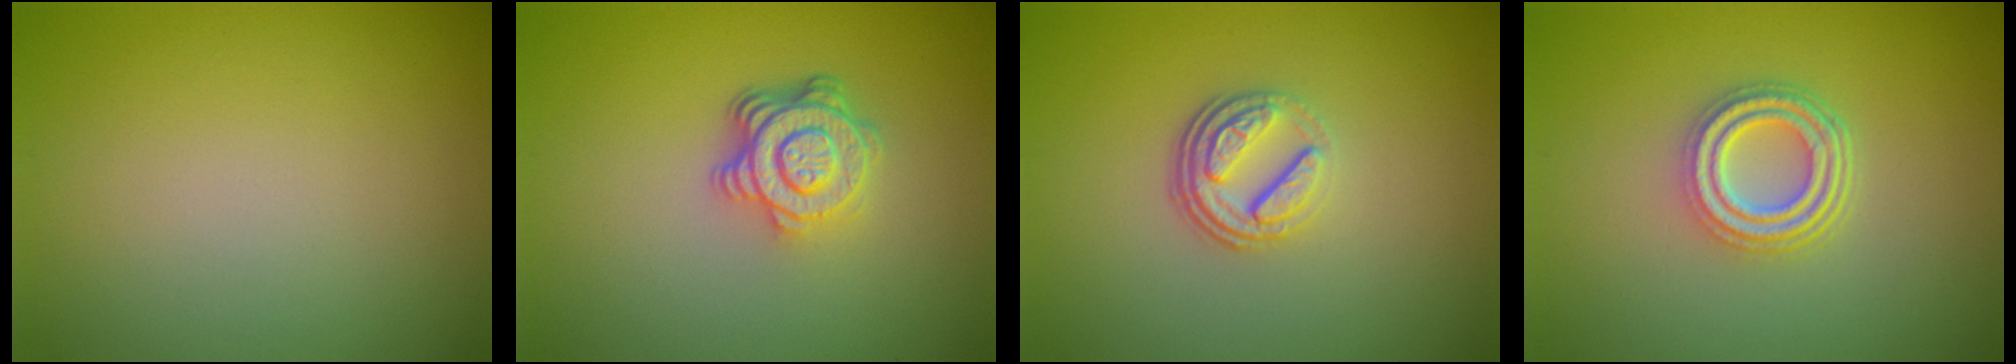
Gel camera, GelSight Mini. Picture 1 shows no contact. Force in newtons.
{"total": 4.6, "press": 3.3, "slide": 3.1}
{"total": 3.7, "press": 2.6, "slide": 2.6}
{"total": 4.5, "press": 3.3, "slide": 3.0}